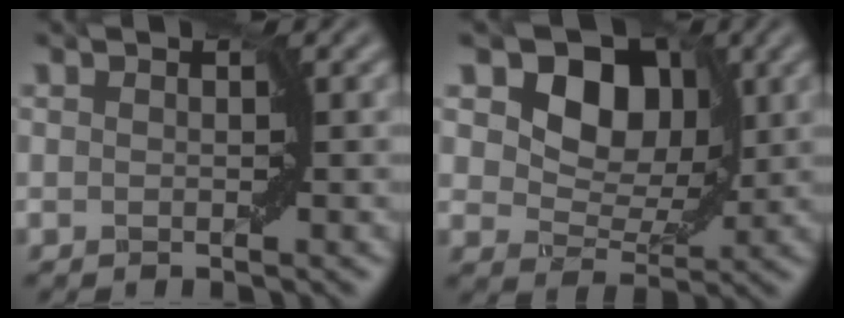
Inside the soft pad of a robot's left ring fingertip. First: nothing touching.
{"total": 9.9, "force": [4.6, 6.7, 5.7], "torque": [-0.082, 0.022, 0.058]}